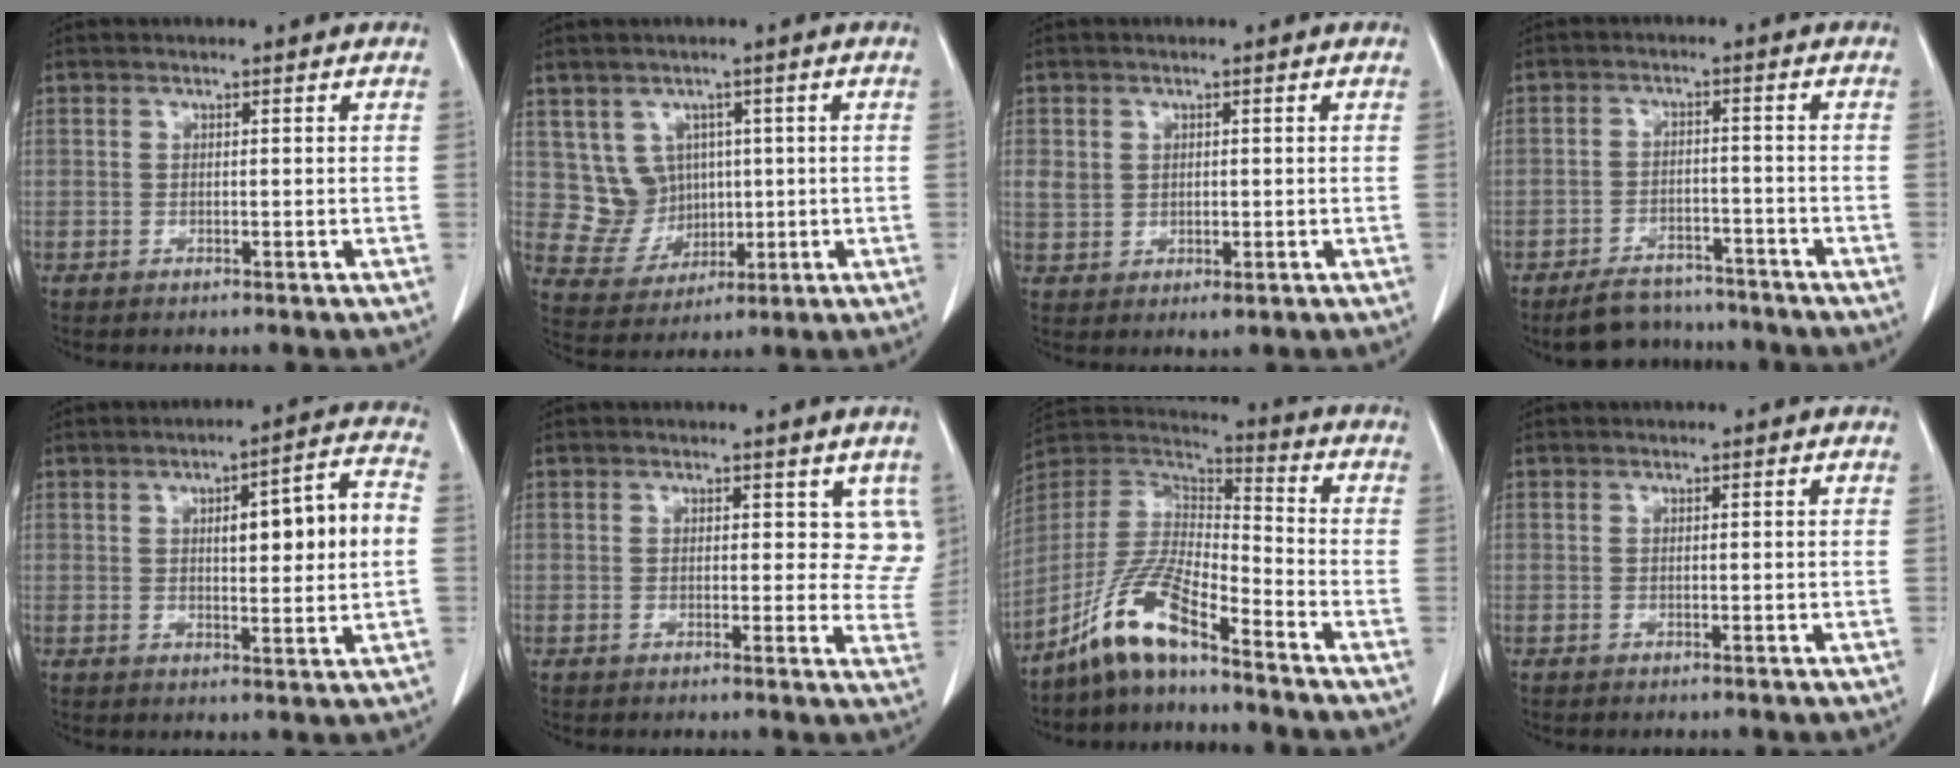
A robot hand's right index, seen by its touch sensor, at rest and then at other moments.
{"total": 6.3, "force": [1.7, 5.9, 1.4], "torque": [-0.028, 0.017, 0.047]}
{"total": 3.7, "force": [0.3, 3.0, 2.1], "torque": [-0.041, 0.001, 0.017]}
{"total": 7.4, "force": [-6.7, 2.9, 1.3], "torque": [-0.015, 0.006, -0.100]}
{"total": 10.8, "force": [1.1, 1.7, 10.6], "torque": [-0.148, 0.026, 0.018]}
{"total": 5.1, "force": [2.8, 3.3, 2.7], "torque": [-0.004, -0.012, 0.020]}
{"total": 11.3, "force": [-8.2, 1.6, 7.6], "torque": [-0.167, 0.009, -0.158]}
{"total": 0.0}